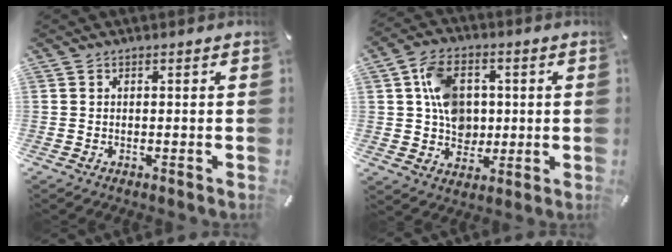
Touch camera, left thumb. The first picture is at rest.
{"total": 11.2, "force": [1.5, 9.1, 6.4], "torque": [-0.108, 0.015, 0.032]}